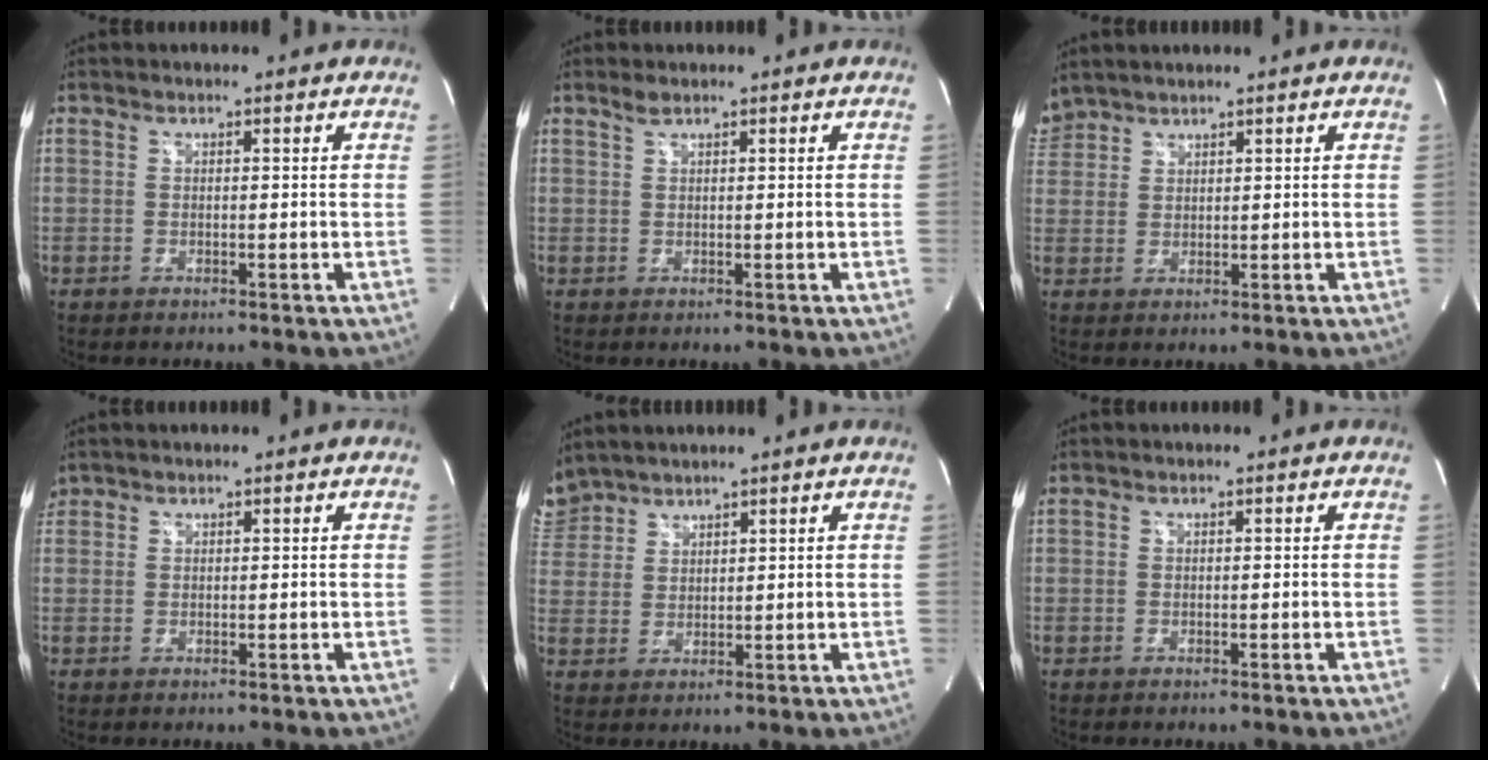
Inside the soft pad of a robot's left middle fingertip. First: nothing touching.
{"total": 1.1, "force": [0.9, 0.0, 0.5], "torque": [-0.017, 0.004, 0.023]}
{"total": 3.5, "force": [3.3, 1.1, 0.1], "torque": [-0.012, 0.019, 0.073]}
{"total": 1.4, "force": [1.2, 0.7, 0.0], "torque": [-0.003, 0.016, 0.026]}
{"total": 5.6, "force": [5.3, 2.0, 0.1], "torque": [-0.011, 0.017, 0.115]}
{"total": 0.0}